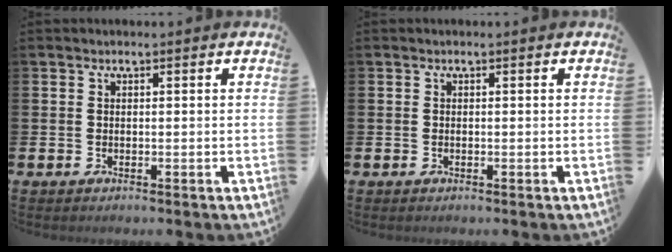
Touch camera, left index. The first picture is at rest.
{"total": 0.0}